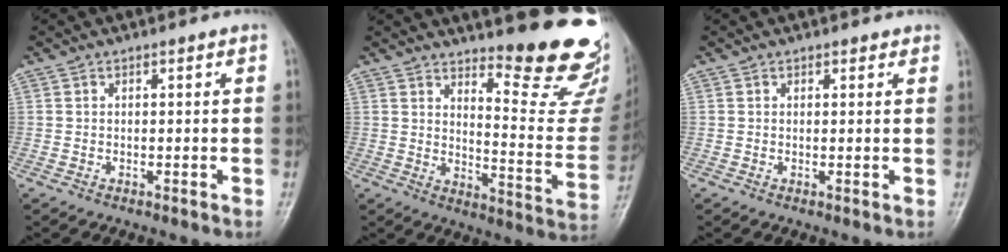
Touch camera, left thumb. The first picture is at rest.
{"total": 19.2, "force": [15.8, 3.8, 10.2], "torque": [-0.095, -0.163, 0.202]}
{"total": 1.0, "force": [0.8, 0.5, 0.2], "torque": [0.005, -0.006, 0.005]}